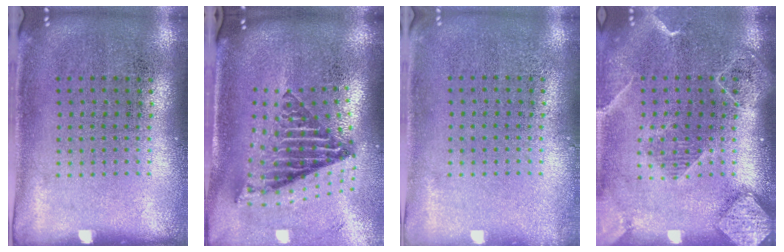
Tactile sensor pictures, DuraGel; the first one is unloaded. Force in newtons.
{"total": 2.8, "press": 1.7, "slide": 2.2}
{"total": 0.6, "press": 0.6, "slide": 0.2}
{"total": 2.2, "press": 1.9, "slide": 1.1}